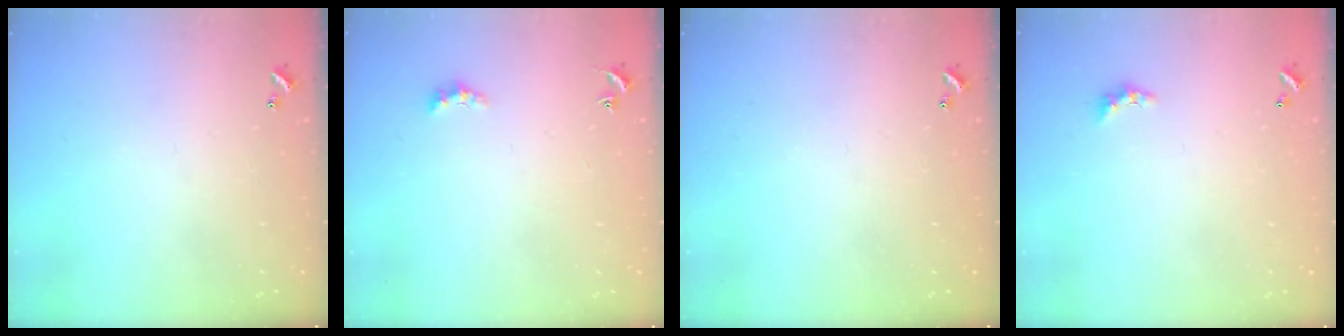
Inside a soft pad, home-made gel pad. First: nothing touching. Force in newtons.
{"total": 1.5, "press": 1.4, "slide": 0.5}
{"total": 0.0}
{"total": 1.3, "press": 1.2, "slide": 0.6}